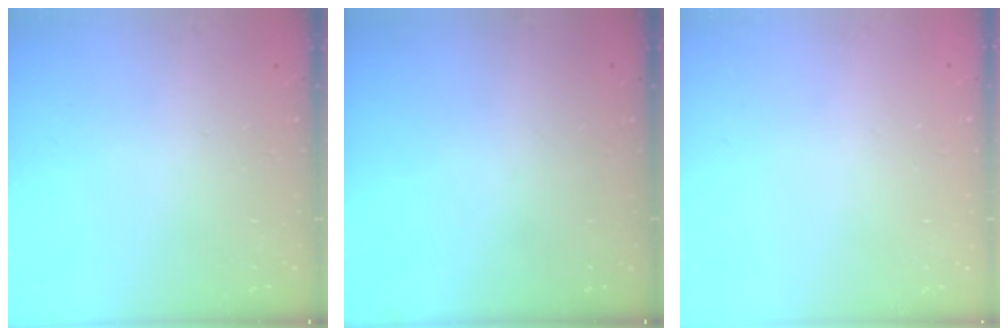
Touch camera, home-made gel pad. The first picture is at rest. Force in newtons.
{"total": 0.0}
{"total": 0.0}